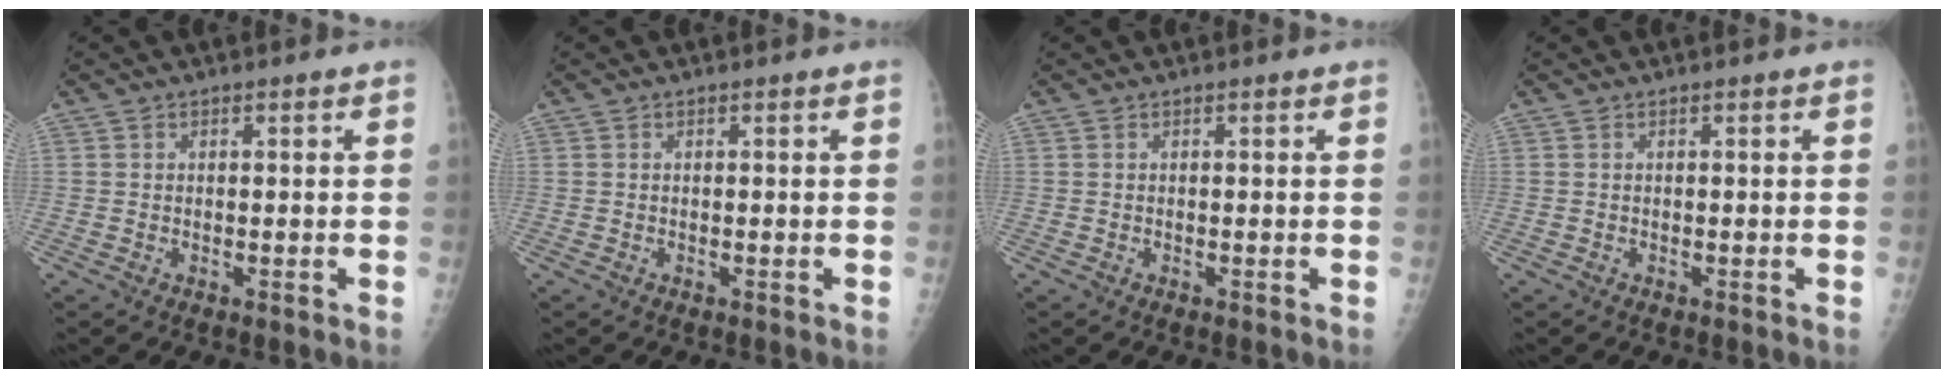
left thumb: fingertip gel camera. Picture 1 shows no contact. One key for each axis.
{"total": 0.0}
{"total": 0.0}
{"total": 0.0}